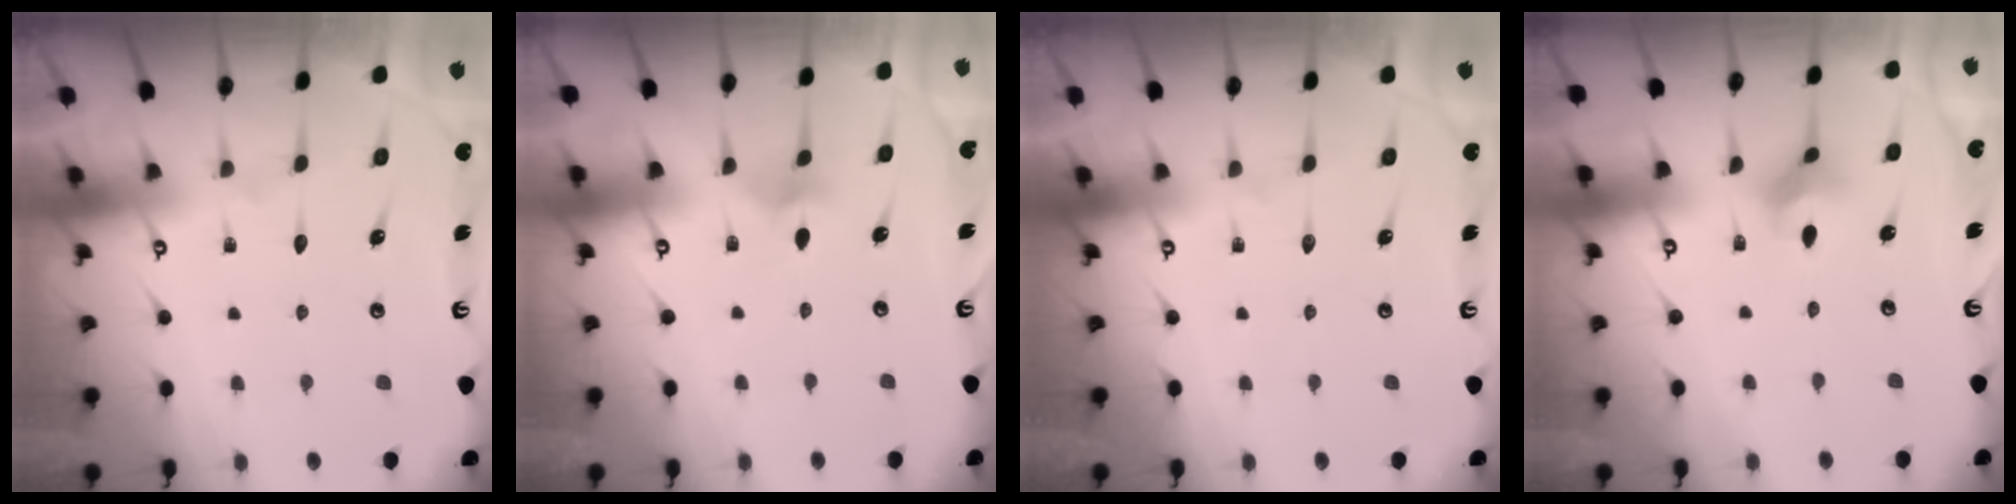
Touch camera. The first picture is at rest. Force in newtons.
{"total": 2.7, "press": 2.6, "slide": 0.6}
{"total": 0.0}
{"total": 2.8, "press": 2.8, "slide": 0.1}